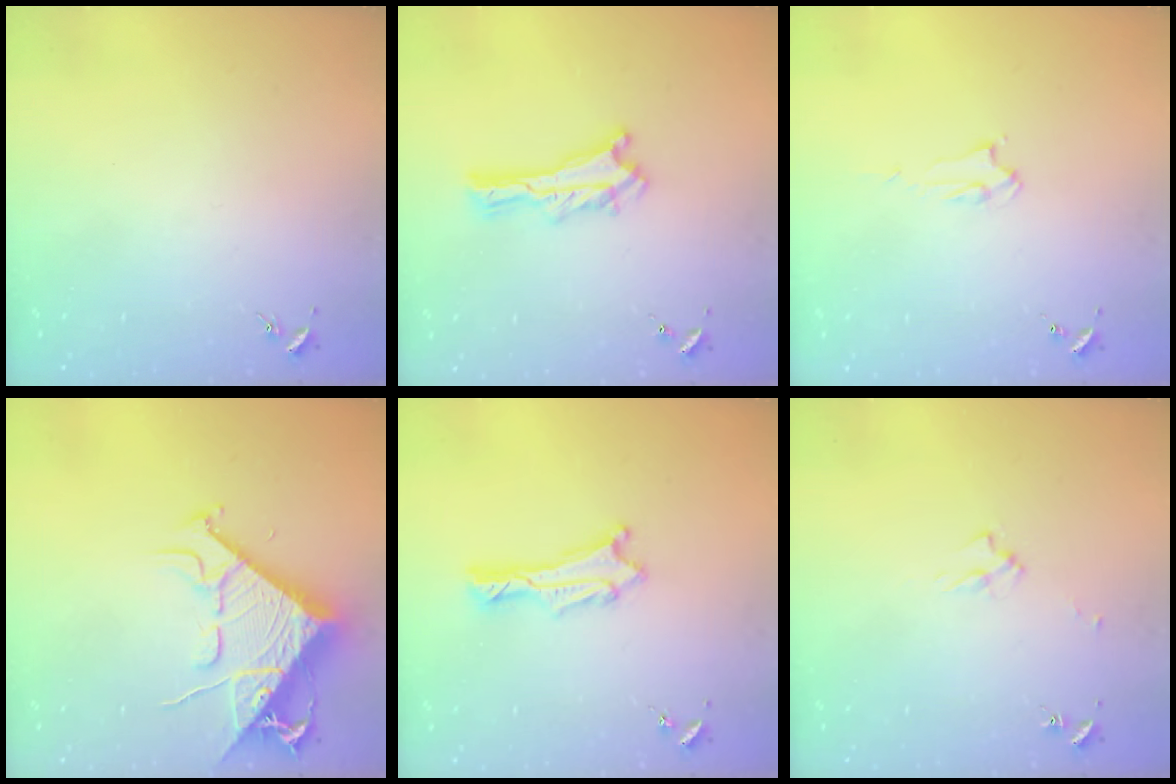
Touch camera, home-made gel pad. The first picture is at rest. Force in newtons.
{"total": 1.2, "press": 1.2, "slide": 0.2}
{"total": 2.2, "press": 2.2, "slide": 0.2}
{"total": 12.9, "press": 12.8, "slide": 1.4}
{"total": 1.3, "press": 1.2, "slide": 0.1}
{"total": 2.5, "press": 2.5, "slide": 0.4}